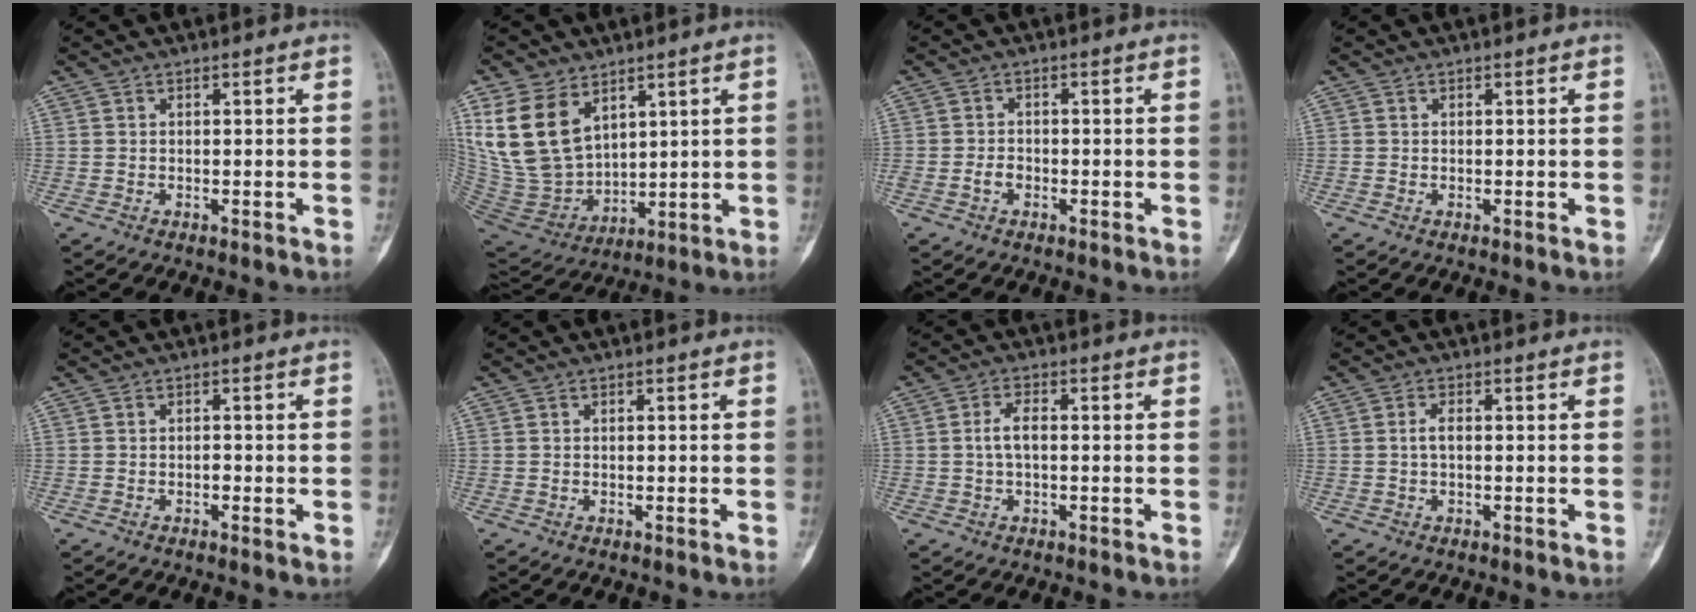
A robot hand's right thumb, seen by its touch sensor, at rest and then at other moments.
{"total": 16.3, "force": [7.6, 10.6, 9.8], "torque": [-0.171, -0.039, 0.173]}
{"total": 2.0, "force": [-0.8, 1.4, 1.2], "torque": [-0.019, 0.008, -0.015]}
{"total": 0.0}
{"total": 1.4, "force": [-0.4, 0.7, 1.1], "torque": [-0.012, 0.002, -0.007]}
{"total": 0.0}
{"total": 3.3, "force": [0.0, 1.5, 2.9], "torque": [-0.061, 0.011, -0.002]}
{"total": 1.7, "force": [0.0, 0.8, 1.5], "torque": [-0.029, 0.006, 0.000]}